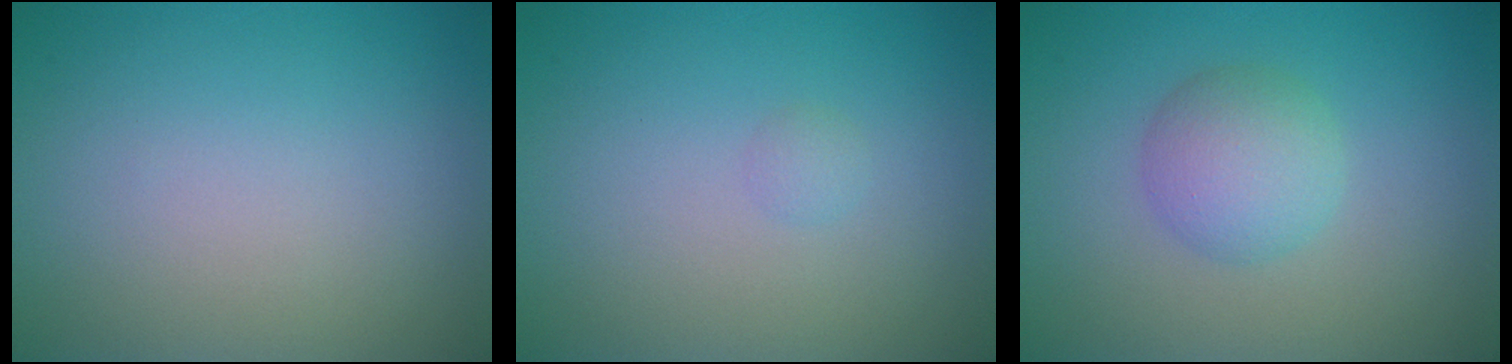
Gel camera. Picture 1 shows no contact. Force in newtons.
{"total": 0.6, "press": 0.6, "slide": 0.1}
{"total": 3.4, "press": 3.4, "slide": 0.1}